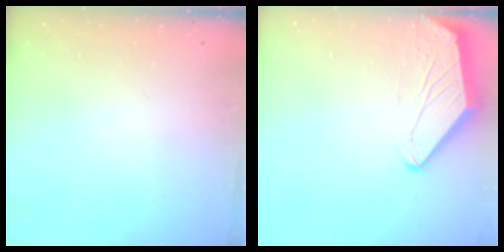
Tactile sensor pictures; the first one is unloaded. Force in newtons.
{"total": 0.0}